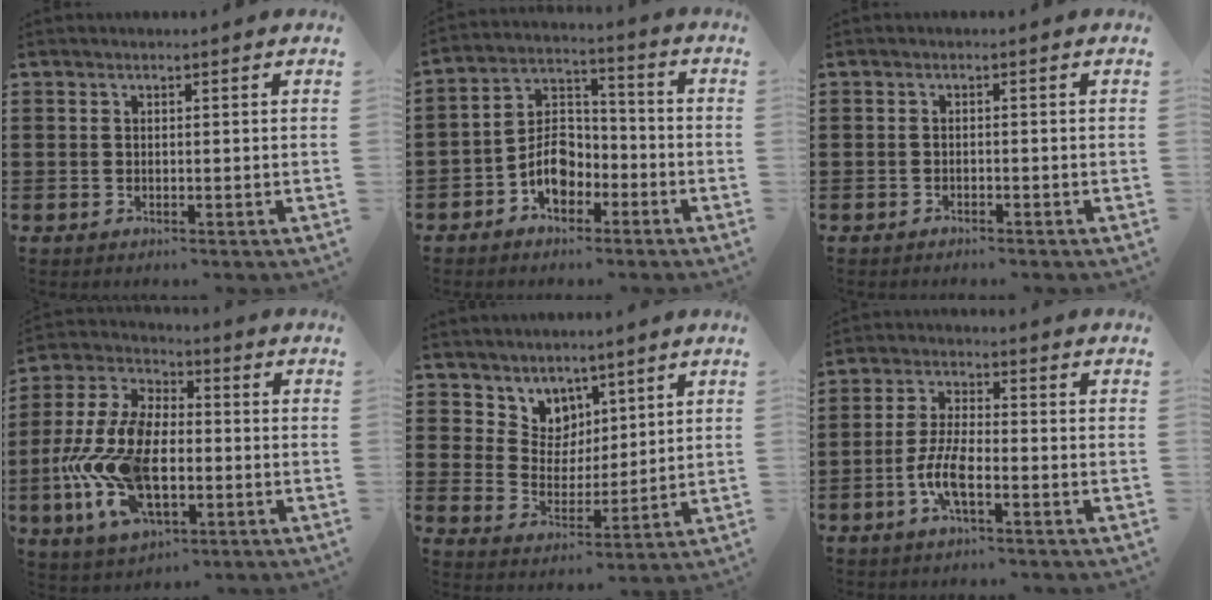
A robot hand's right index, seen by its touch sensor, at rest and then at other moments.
{"total": 6.9, "force": [-3.4, 4.6, 4.0], "torque": [-0.087, 0.014, -0.064]}
{"total": 0.8, "force": [-0.8, 0.1, 0.1], "torque": [-0.004, 0.000, -0.017]}
{"total": 13.8, "force": [-3.1, 7.4, 11.2], "torque": [-0.287, -0.015, -0.065]}
{"total": 5.4, "force": [3.9, 3.7, -0.6], "torque": [-0.023, -0.016, 0.074]}
{"total": 6.4, "force": [-2.4, 1.8, 5.7], "torque": [-0.137, -0.013, -0.051]}